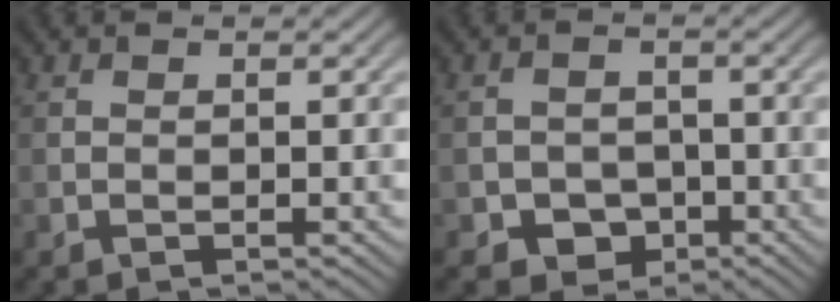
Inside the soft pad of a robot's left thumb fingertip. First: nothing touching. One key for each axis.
{"total": 3.9, "fx": -1.8, "fy": 3.1, "fz": 1.5, "tx": -0.022, "ty": -0.005, "tz": -0.034}